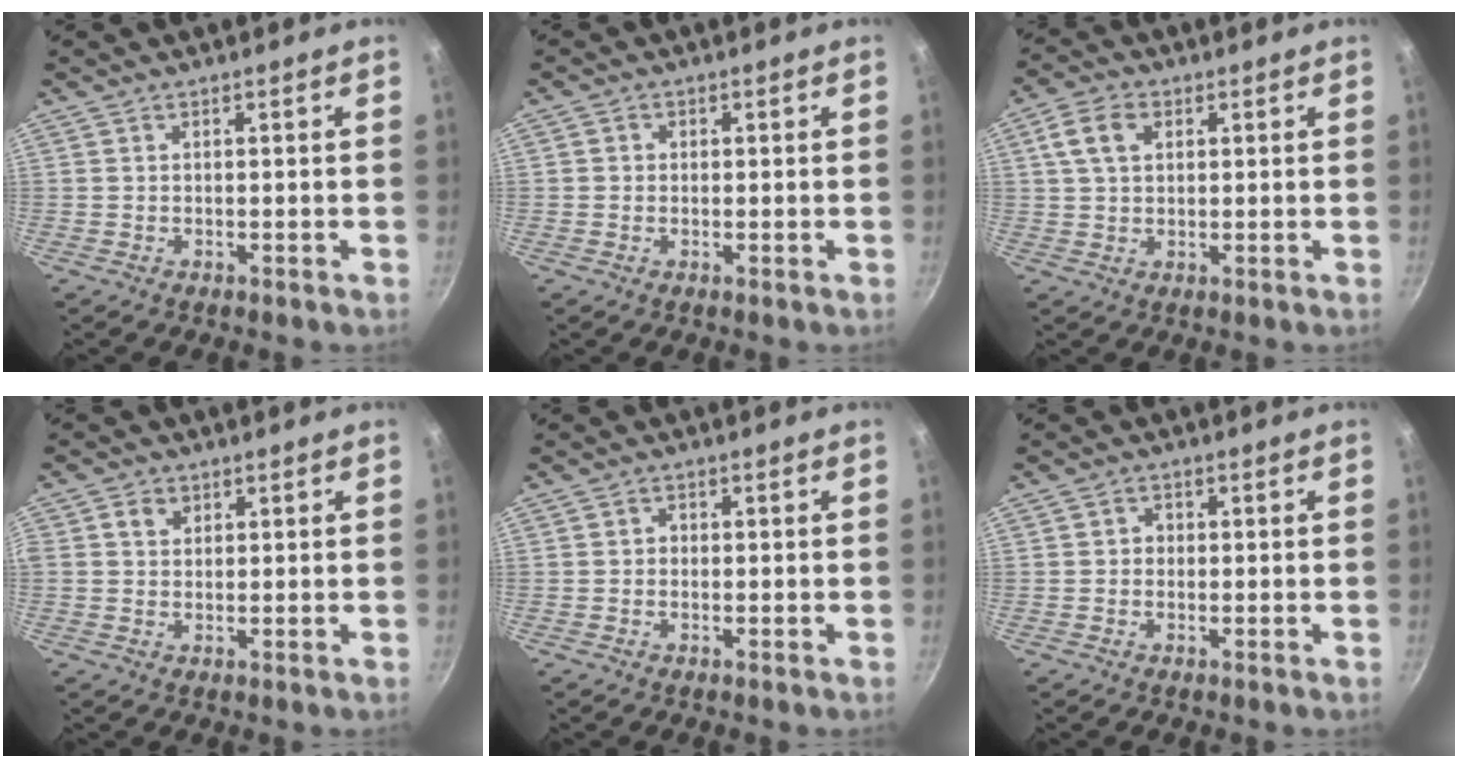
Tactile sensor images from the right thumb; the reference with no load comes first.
{"total": 1.3, "force": [0.0, 1.2, 0.3], "torque": [0.001, 0.001, -0.003]}
{"total": 6.4, "force": [2.0, 4.4, 4.1], "torque": [-0.069, 0.009, 0.034]}
{"total": 3.1, "force": [1.2, 2.5, 1.5], "torque": [-0.017, 0.002, 0.017]}
{"total": 1.3, "force": [-0.1, 1.2, 0.4], "torque": [-0.004, 0.004, -0.004]}
{"total": 1.8, "force": [0.0, 1.7, 0.6], "torque": [-0.002, 0.003, -0.004]}